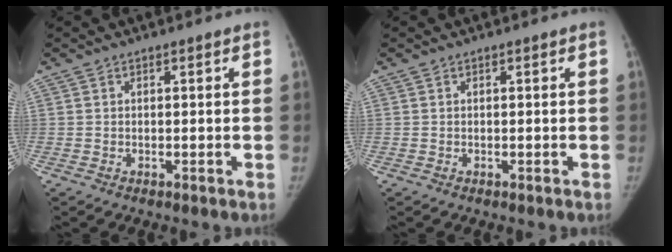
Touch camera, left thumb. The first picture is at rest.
{"total": 0.0}